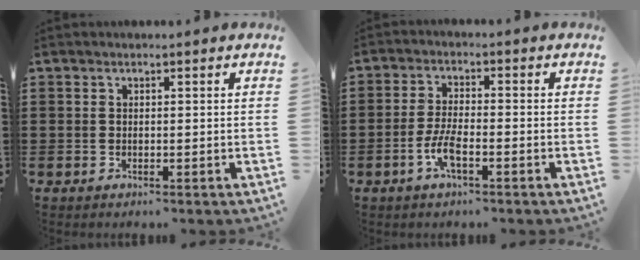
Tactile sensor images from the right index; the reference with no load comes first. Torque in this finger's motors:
{"motor_torque": [1.67, 0.47, 0.64, 0.18]}